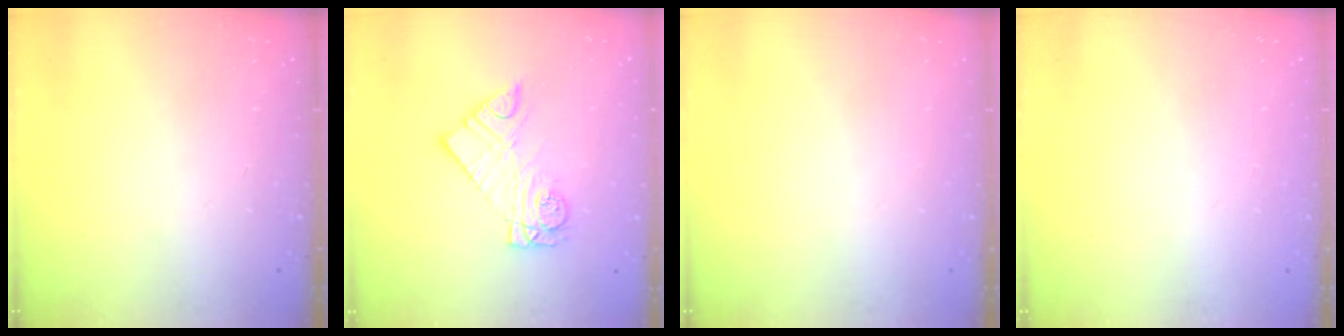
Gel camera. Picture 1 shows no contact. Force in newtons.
{"total": 10.5, "press": 10.4, "slide": 0.9}
{"total": 0.0}
{"total": 0.7, "press": 0.6, "slide": 0.1}